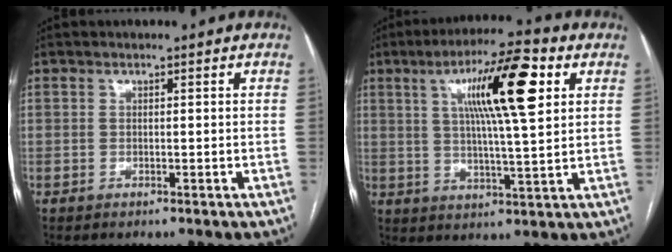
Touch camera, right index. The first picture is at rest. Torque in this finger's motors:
{"motor_torque": [1.24, 0.90, 0.68, 0.13]}